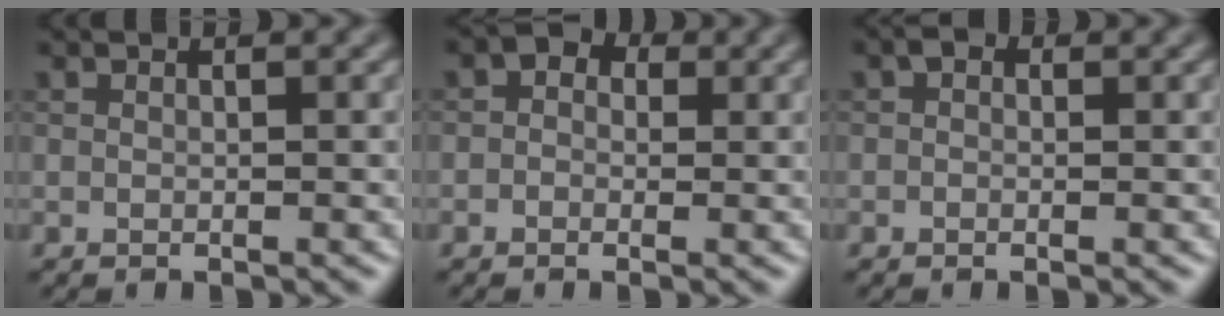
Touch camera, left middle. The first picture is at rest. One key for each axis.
{"total": 2.9, "fx": 0.7, "fy": 2.3, "fz": 1.5, "tx": -0.009, "ty": 0.005, "tz": -0.024}
{"total": 0.9, "fx": 0.2, "fy": 0.7, "fz": 0.5, "tx": -0.011, "ty": -0.001, "tz": -0.006}